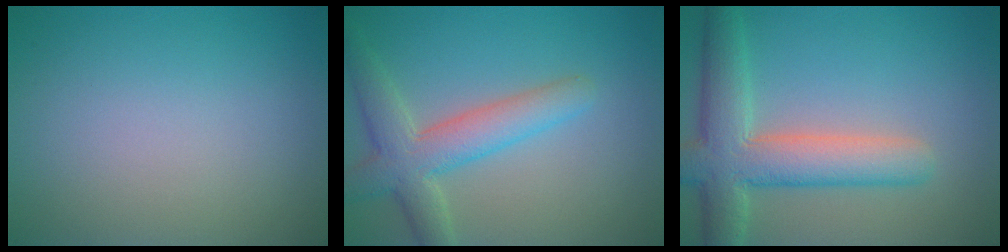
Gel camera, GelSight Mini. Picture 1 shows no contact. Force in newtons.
{"total": 5.1, "press": 5.1, "slide": 0.5}
{"total": 7.1, "press": 7.1, "slide": 0.6}